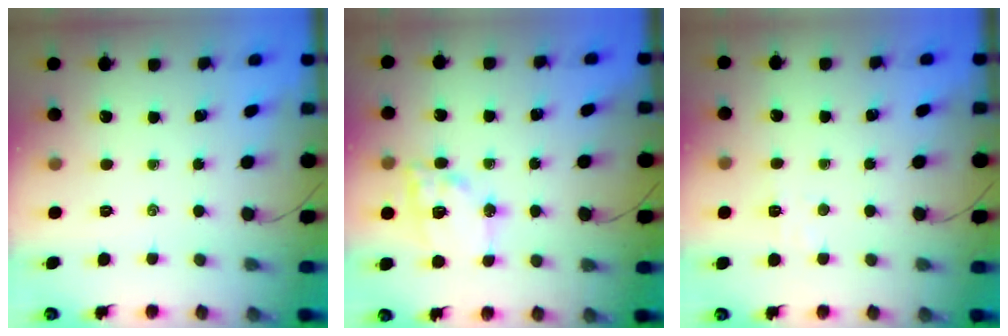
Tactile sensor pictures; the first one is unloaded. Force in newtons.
{"total": 14.4, "press": 14.1, "slide": 2.8}
{"total": 3.0, "press": 2.9, "slide": 0.8}